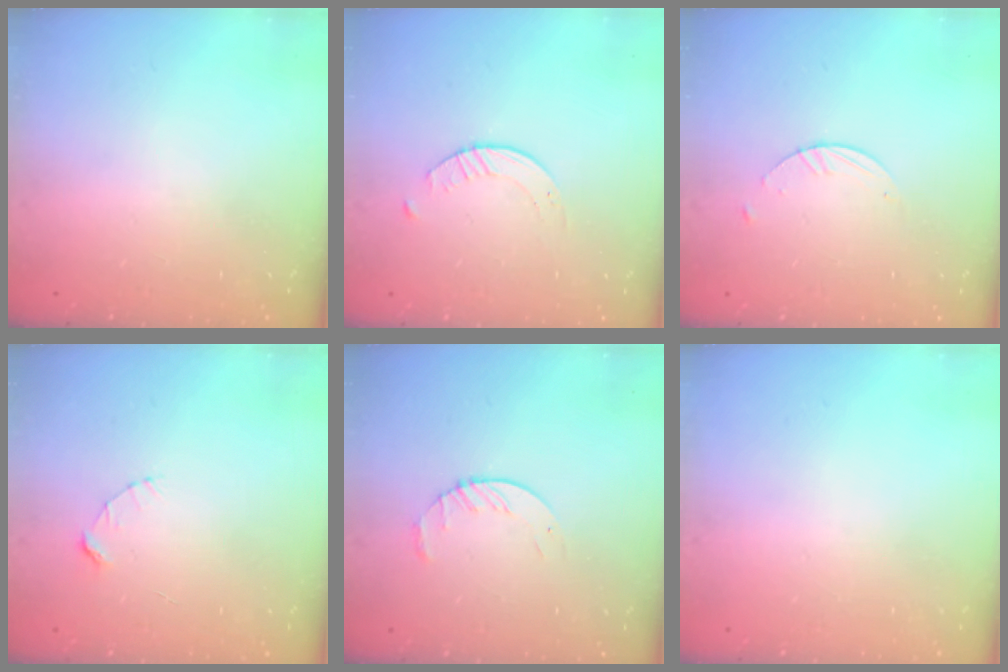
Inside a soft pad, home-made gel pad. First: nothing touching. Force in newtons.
{"total": 1.6, "press": 1.6, "slide": 0.3}
{"total": 2.1, "press": 2.1, "slide": 0.2}
{"total": 2.7, "press": 2.7, "slide": 0.3}
{"total": 3.8, "press": 3.8, "slide": 0.4}
{"total": 0.0}